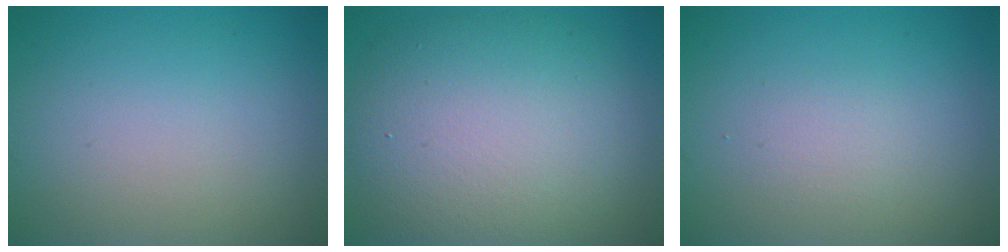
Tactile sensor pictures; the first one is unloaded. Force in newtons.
{"total": 10.8, "press": 10.8, "slide": 1.0}
{"total": 1.1, "press": 1.1, "slide": 0.1}